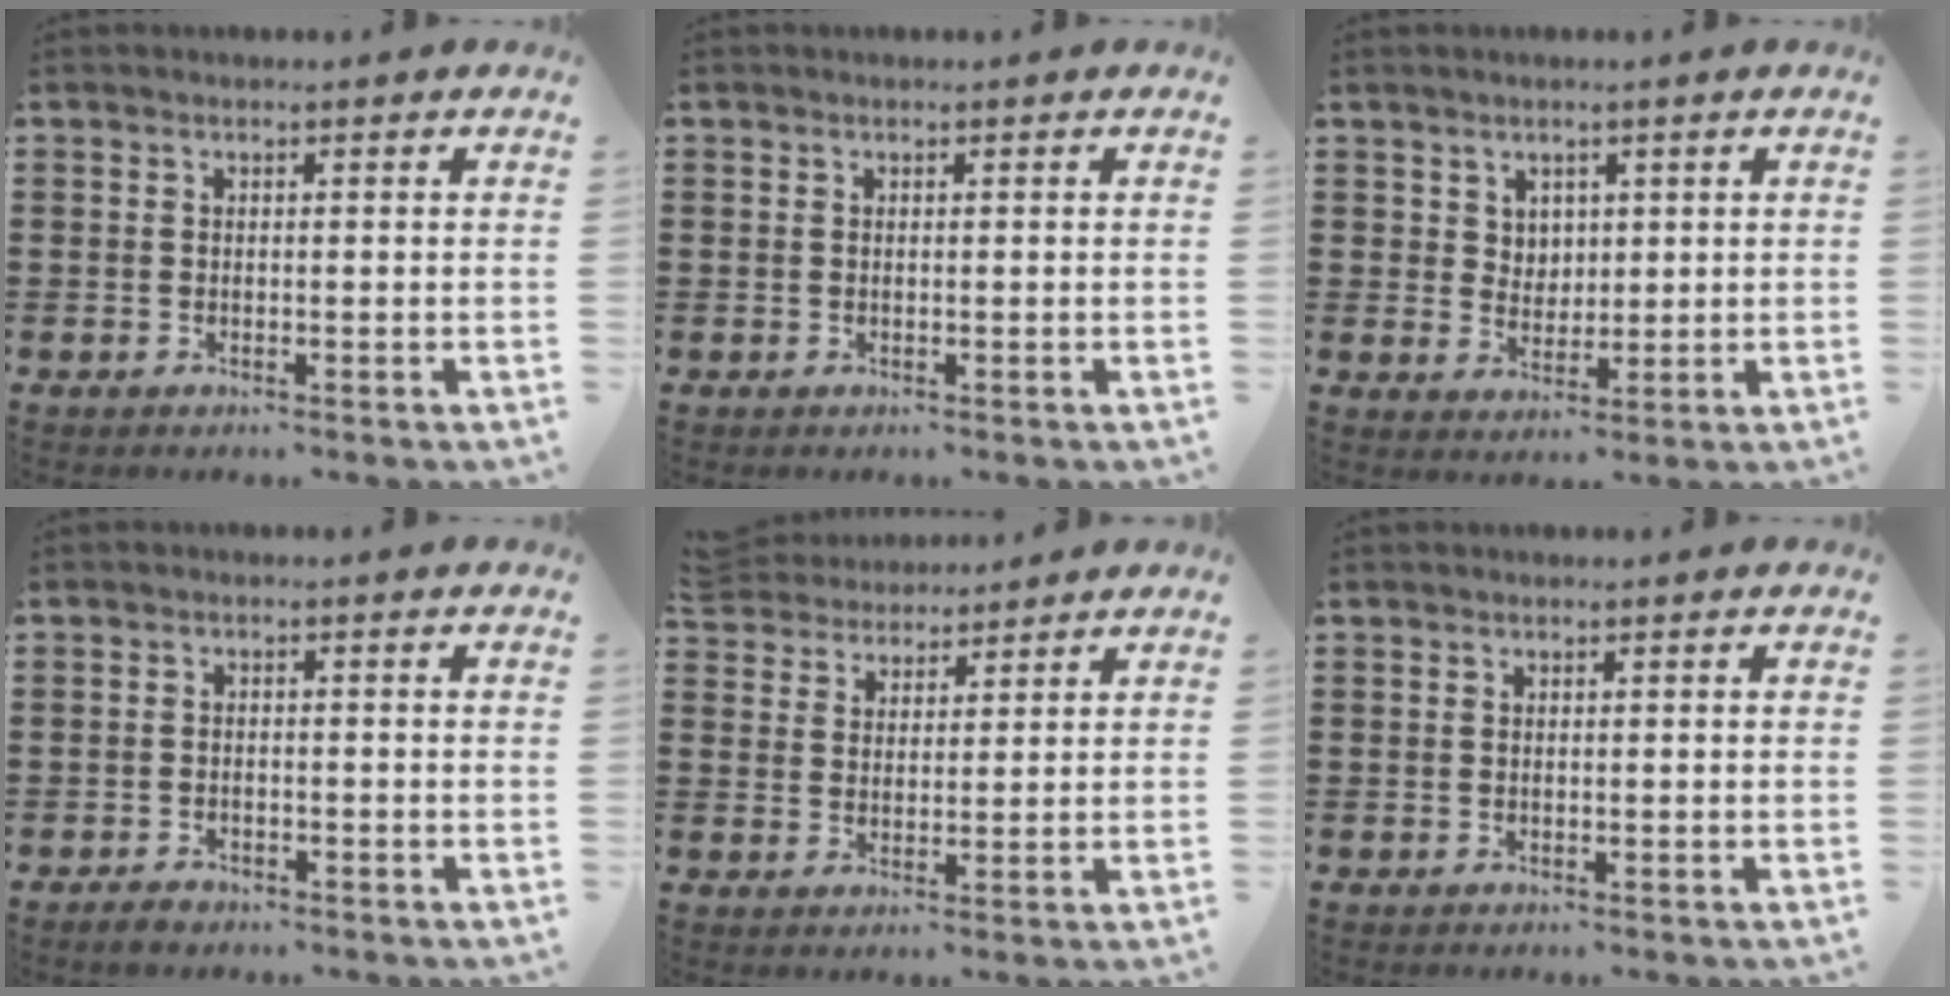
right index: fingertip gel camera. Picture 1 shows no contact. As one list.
[{"total": 0.0}, {"total": 3.2, "force": [1.8, 2.6, 0.6], "torque": [-0.022, 0.010, 0.034]}, {"total": 1.3, "force": [-1.2, 0.4, 0.3], "torque": [-0.008, -0.002, -0.025]}, {"total": 4.4, "force": [4.2, 1.2, -0.2], "torque": [-0.013, -0.009, 0.081]}, {"total": 0.0}]